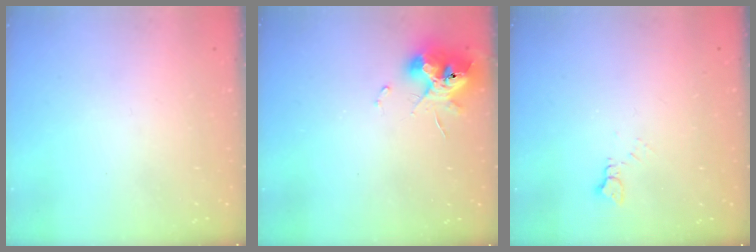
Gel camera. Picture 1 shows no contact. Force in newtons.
{"total": 11.2, "press": 11.1, "slide": 0.6}
{"total": 3.0, "press": 3.0, "slide": 0.4}